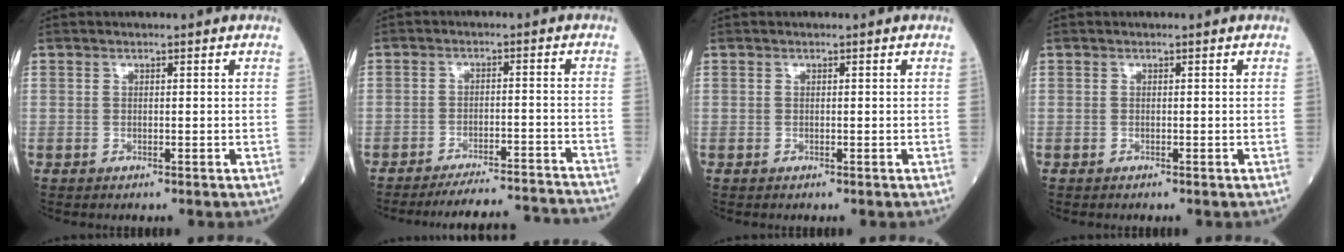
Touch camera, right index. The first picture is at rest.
{"total": 13.7, "force": [-13.4, 0.3, 2.5], "torque": [-0.018, 0.008, -0.170]}
{"total": 0.0}
{"total": 0.0}